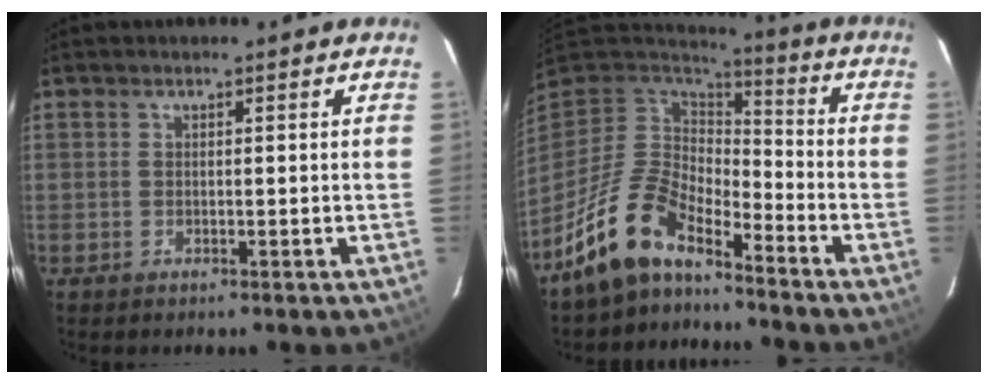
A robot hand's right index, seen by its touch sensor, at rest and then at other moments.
{"total": 12.3, "force": [-9.6, 4.8, 6.0], "torque": [-0.123, 0.007, -0.185]}